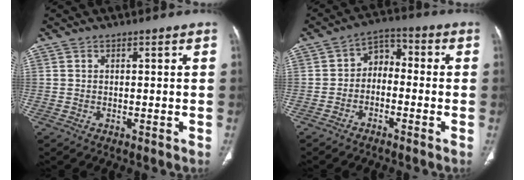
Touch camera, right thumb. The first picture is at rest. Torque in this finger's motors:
{"motor_torque": [-0.03, 0.13, 0.05, -0.17, 0.03]}